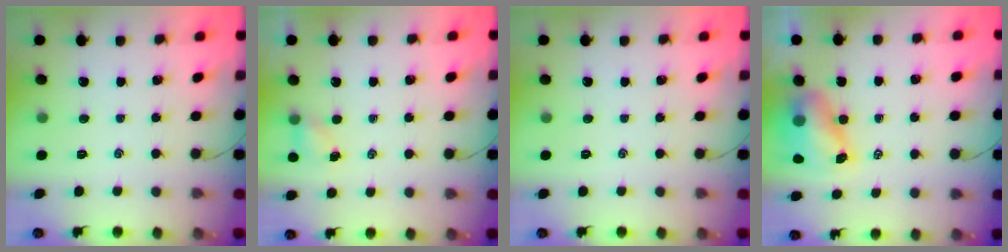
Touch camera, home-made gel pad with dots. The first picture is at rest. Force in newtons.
{"total": 3.6, "press": 3.5, "slide": 1.1}
{"total": 0.0}
{"total": 7.8, "press": 7.7, "slide": 1.4}